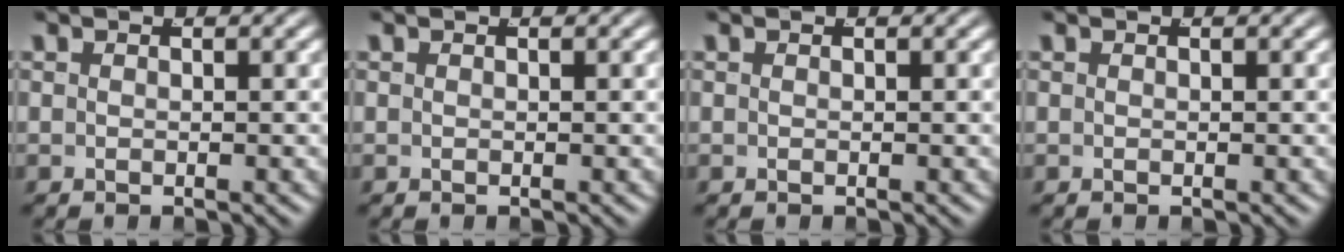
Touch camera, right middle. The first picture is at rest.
{"total": 0.0}
{"total": 0.0}
{"total": 0.0}